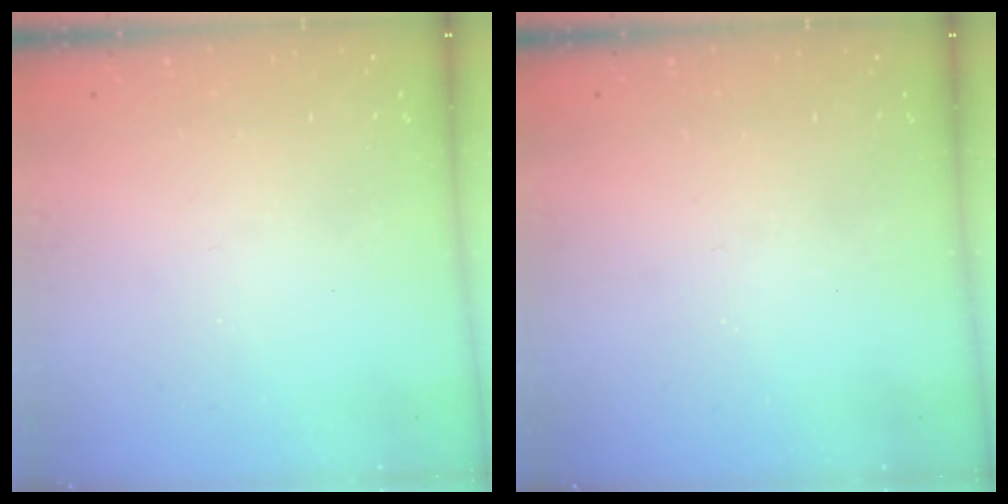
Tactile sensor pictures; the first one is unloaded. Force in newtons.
{"total": 0.0}